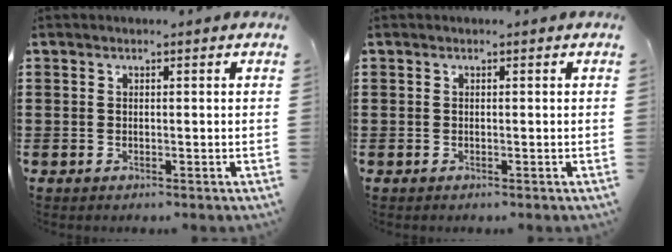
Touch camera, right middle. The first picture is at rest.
{"total": 0.0}